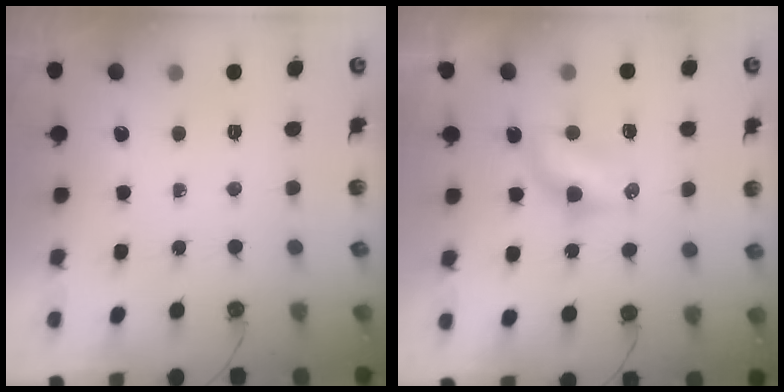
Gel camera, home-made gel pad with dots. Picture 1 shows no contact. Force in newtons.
{"total": 8.2, "press": 7.3, "slide": 3.8}